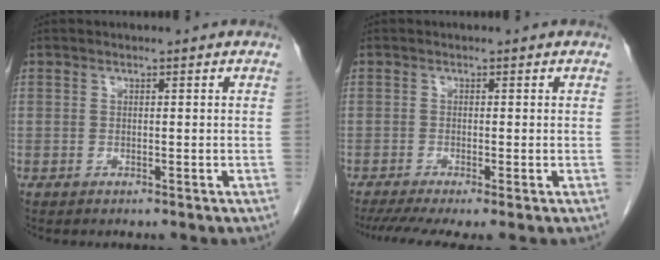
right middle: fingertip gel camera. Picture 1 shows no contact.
{"total": 6.1, "force": [-4.2, 0.8, 4.4], "torque": [-0.071, -0.015, -0.073]}